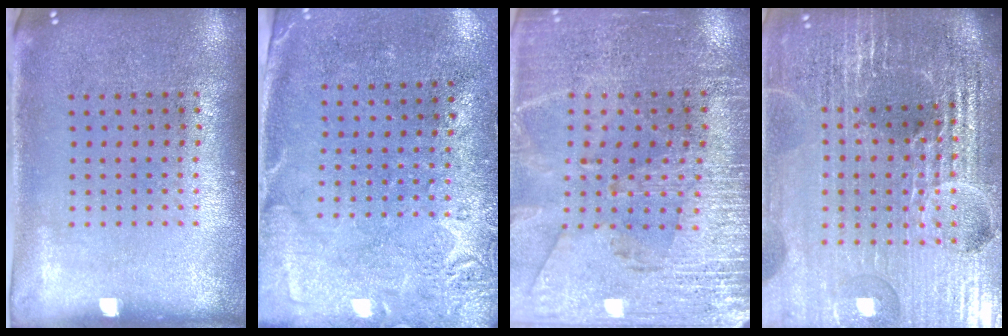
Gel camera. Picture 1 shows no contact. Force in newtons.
{"total": 2.7, "press": 2.2, "slide": 1.6}
{"total": 2.9, "press": 2.8, "slide": 0.8}
{"total": 6.7, "press": 5.8, "slide": 3.2}